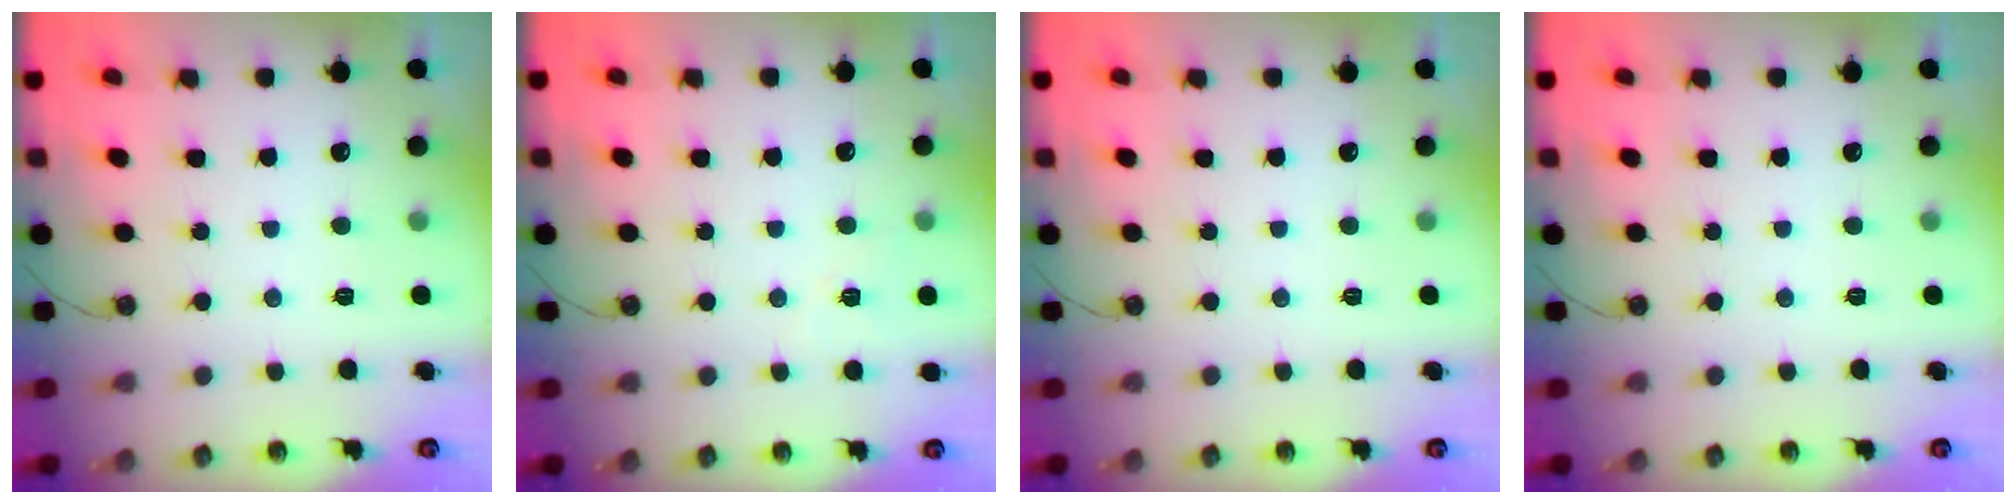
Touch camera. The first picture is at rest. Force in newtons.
{"total": 5.8, "press": 5.2, "slide": 2.6}
{"total": 0.0}
{"total": 0.0}